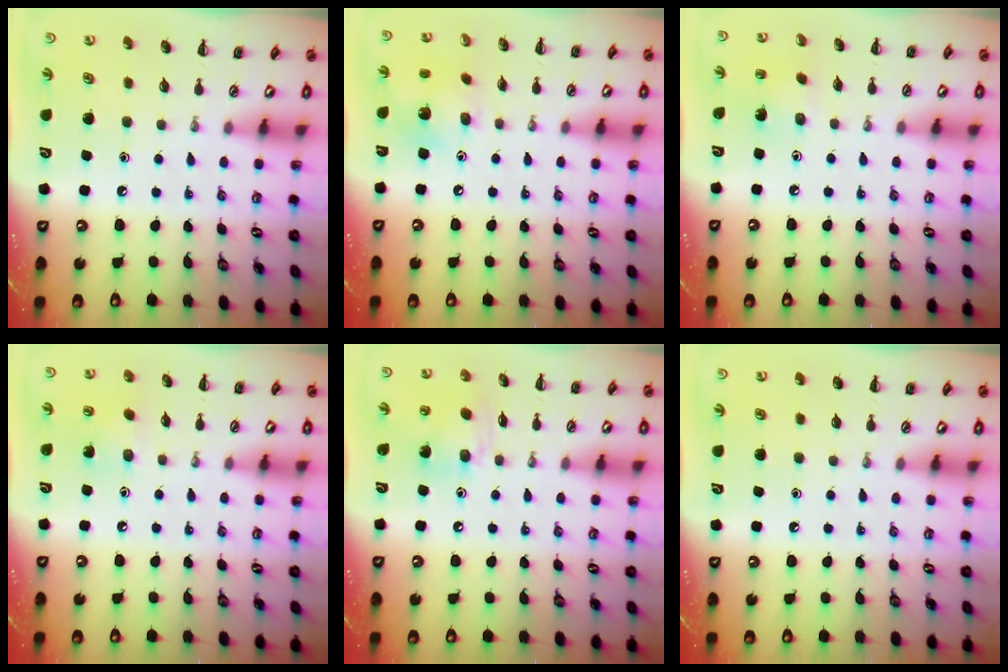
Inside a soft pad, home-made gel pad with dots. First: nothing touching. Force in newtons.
{"total": 6.6, "press": 6.4, "slide": 1.4}
{"total": 2.2, "press": 2.0, "slide": 0.7}
{"total": 4.3, "press": 4.2, "slide": 1.1}
{"total": 9.1, "press": 9.1, "slide": 1.0}
{"total": 0.0}